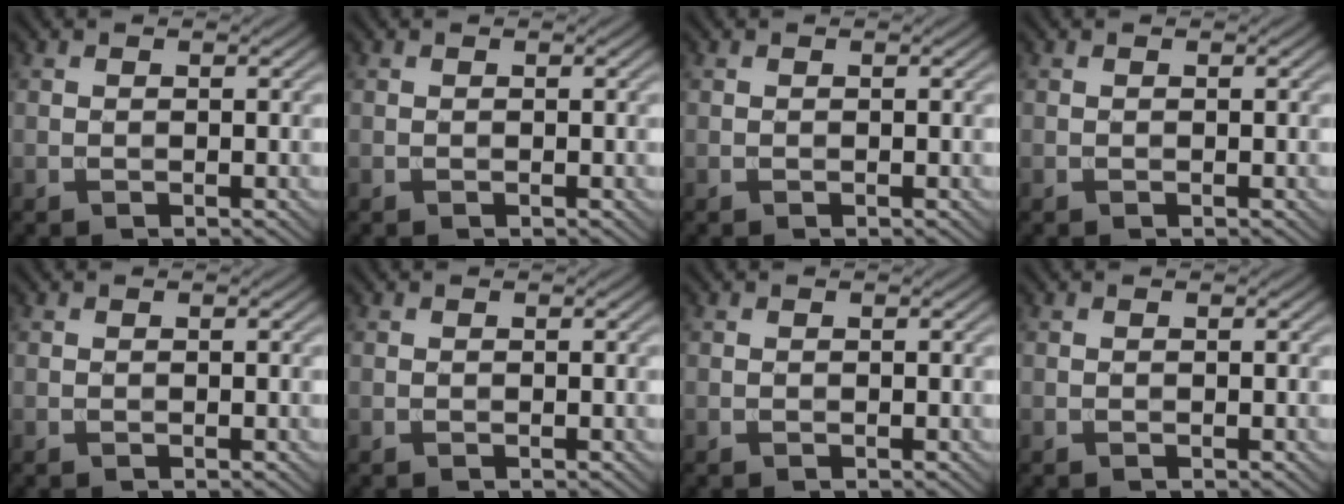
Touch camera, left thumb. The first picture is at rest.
{"total": 0.0}
{"total": 0.0}
{"total": 0.0}
{"total": 0.0}
{"total": 0.0}
{"total": 0.0}
{"total": 0.0}